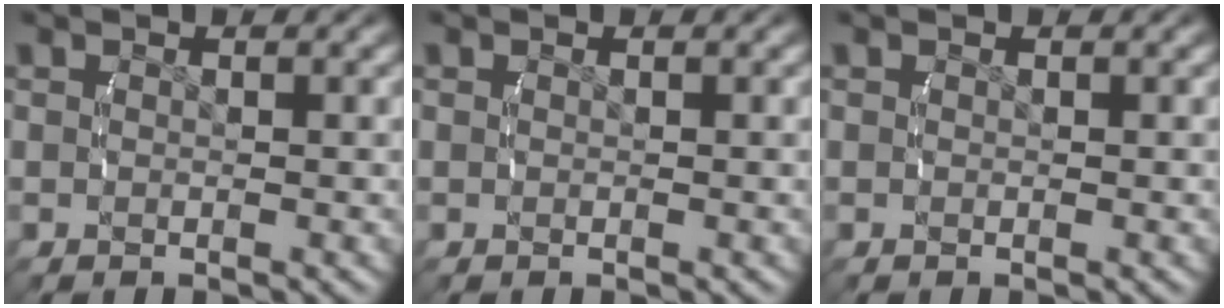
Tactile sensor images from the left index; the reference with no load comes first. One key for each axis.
{"total": 0.0}
{"total": 0.0}